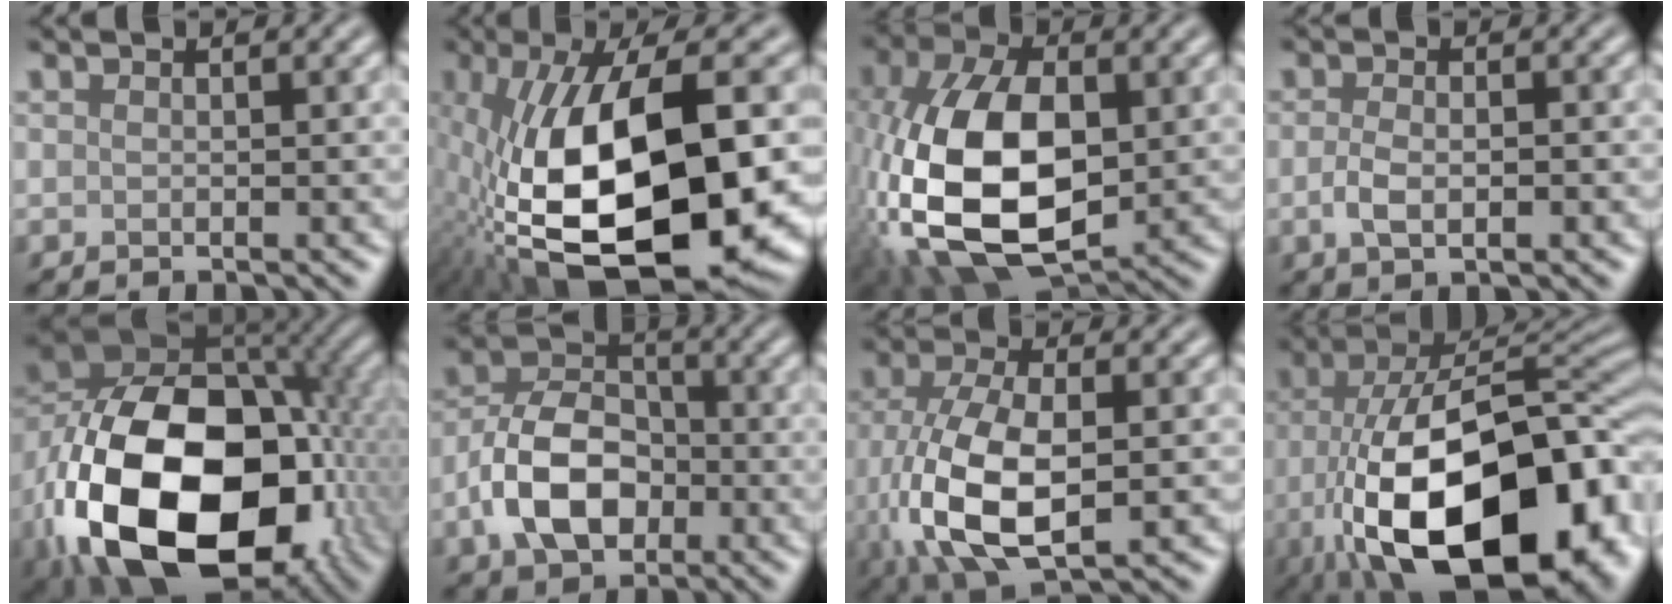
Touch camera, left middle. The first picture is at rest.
{"total": 17.7, "force": [-3.0, 8.0, 15.5], "torque": [-0.282, -0.004, -0.041]}
{"total": 14.7, "force": [-1.5, 8.8, 11.7], "torque": [-0.267, -0.014, -0.026]}
{"total": 2.8, "force": [-0.7, 1.2, 2.4], "torque": [-0.047, -0.003, -0.013]}
{"total": 20.3, "force": [-6.5, 12.8, 14.3], "torque": [-0.290, -0.027, -0.109]}
{"total": 7.4, "force": [-2.1, 5.1, 4.9], "torque": [-0.095, 0.008, -0.046]}
{"total": 10.3, "force": [-2.1, 5.4, 8.5], "torque": [-0.199, -0.021, -0.034]}
{"total": 19.9, "force": [-6.5, 10.6, 15.5], "torque": [-0.259, -0.025, -0.085]}